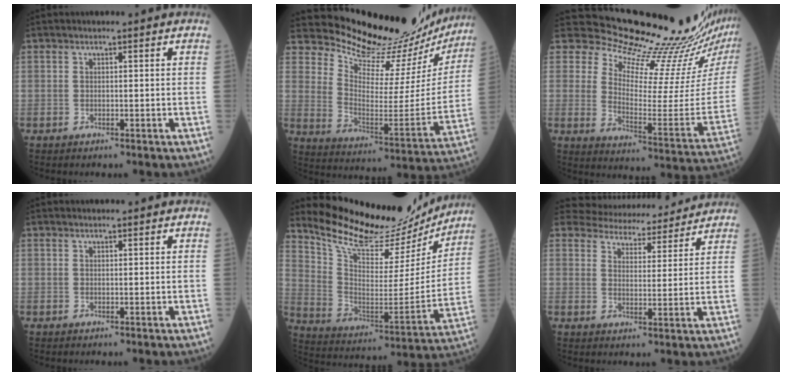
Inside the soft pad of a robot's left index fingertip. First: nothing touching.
{"total": 23.7, "force": [22.8, 4.4, 4.8], "torque": [-0.079, -0.109, 0.296]}
{"total": 21.4, "force": [20.3, 1.0, 6.6], "torque": [-0.111, -0.129, 0.260]}
{"total": 1.2, "force": [1.2, 0.1, 0.2], "torque": [-0.005, 0.010, 0.019]}
{"total": 21.1, "force": [19.8, 4.8, 5.7], "torque": [-0.109, -0.042, 0.295]}
{"total": 12.9, "force": [12.3, 3.1, 2.0], "torque": [-0.019, 0.011, 0.156]}